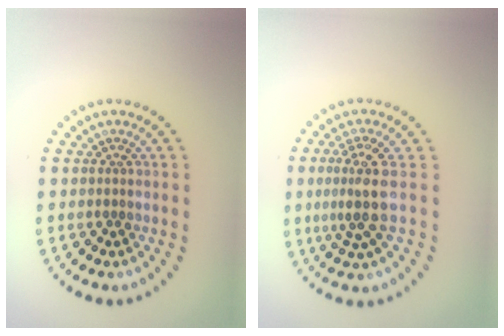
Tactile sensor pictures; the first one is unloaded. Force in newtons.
{"total": 3.3, "press": 2.5, "slide": 2.2}